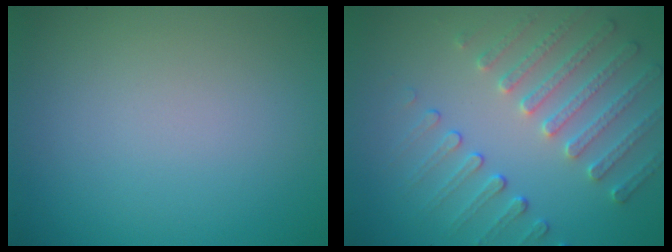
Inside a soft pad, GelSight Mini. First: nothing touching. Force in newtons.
{"total": 4.2, "press": 3.6, "slide": 2.1}